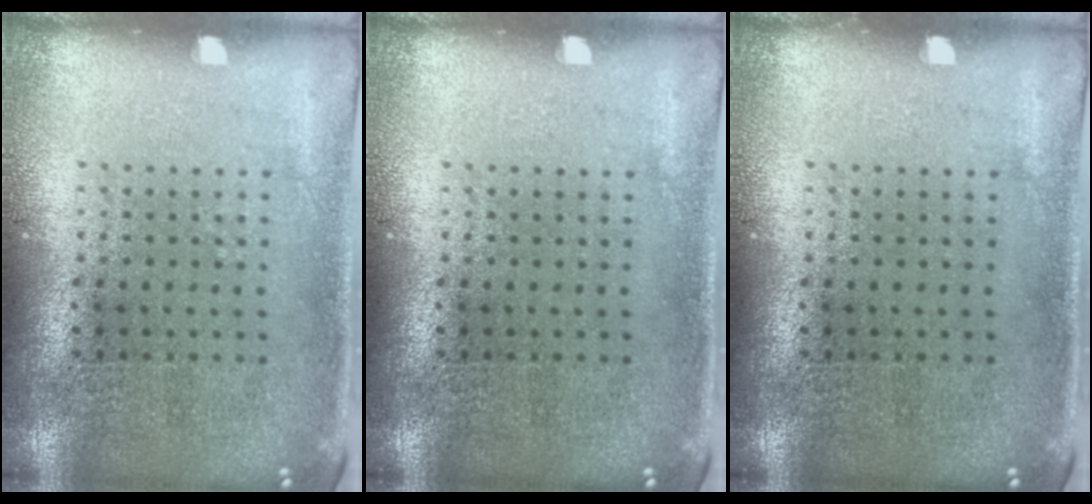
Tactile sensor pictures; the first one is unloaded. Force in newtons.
{"total": 0.0}
{"total": 0.0}